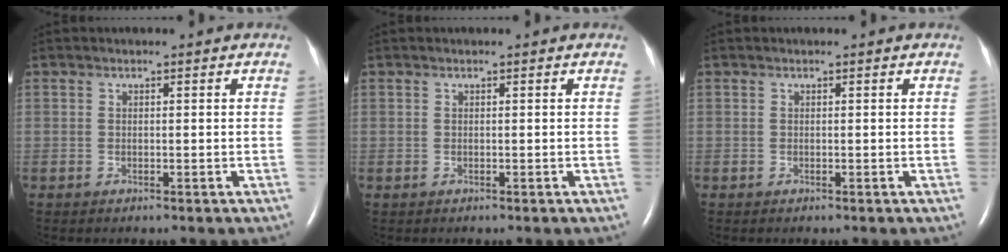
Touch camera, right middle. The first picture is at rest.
{"total": 0.0}
{"total": 0.0}